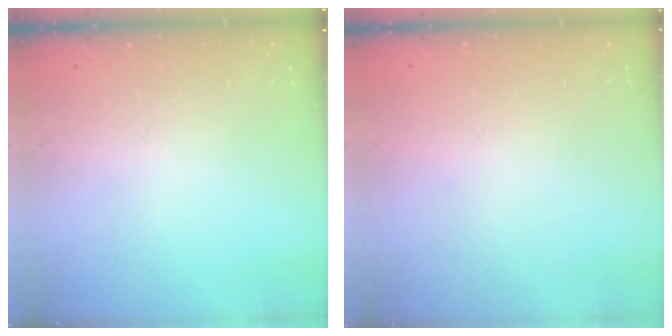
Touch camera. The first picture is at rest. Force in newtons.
{"total": 0.0}